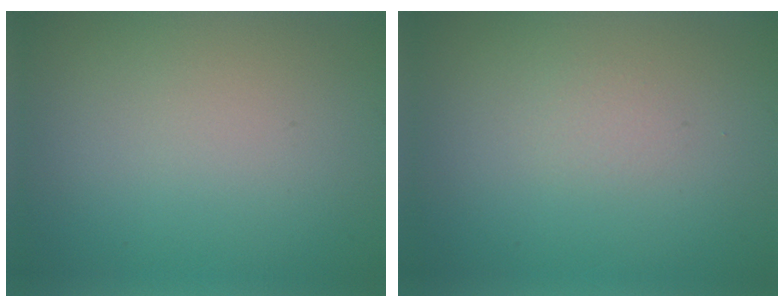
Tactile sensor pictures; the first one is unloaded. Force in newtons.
{"total": 0.6, "press": 0.6, "slide": 0.1}